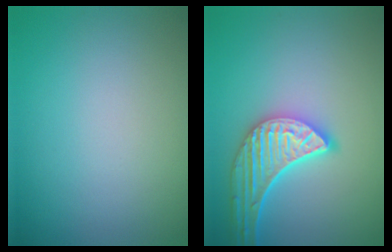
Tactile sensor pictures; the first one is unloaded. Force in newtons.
{"total": 5.2, "press": 4.4, "slide": 2.7}